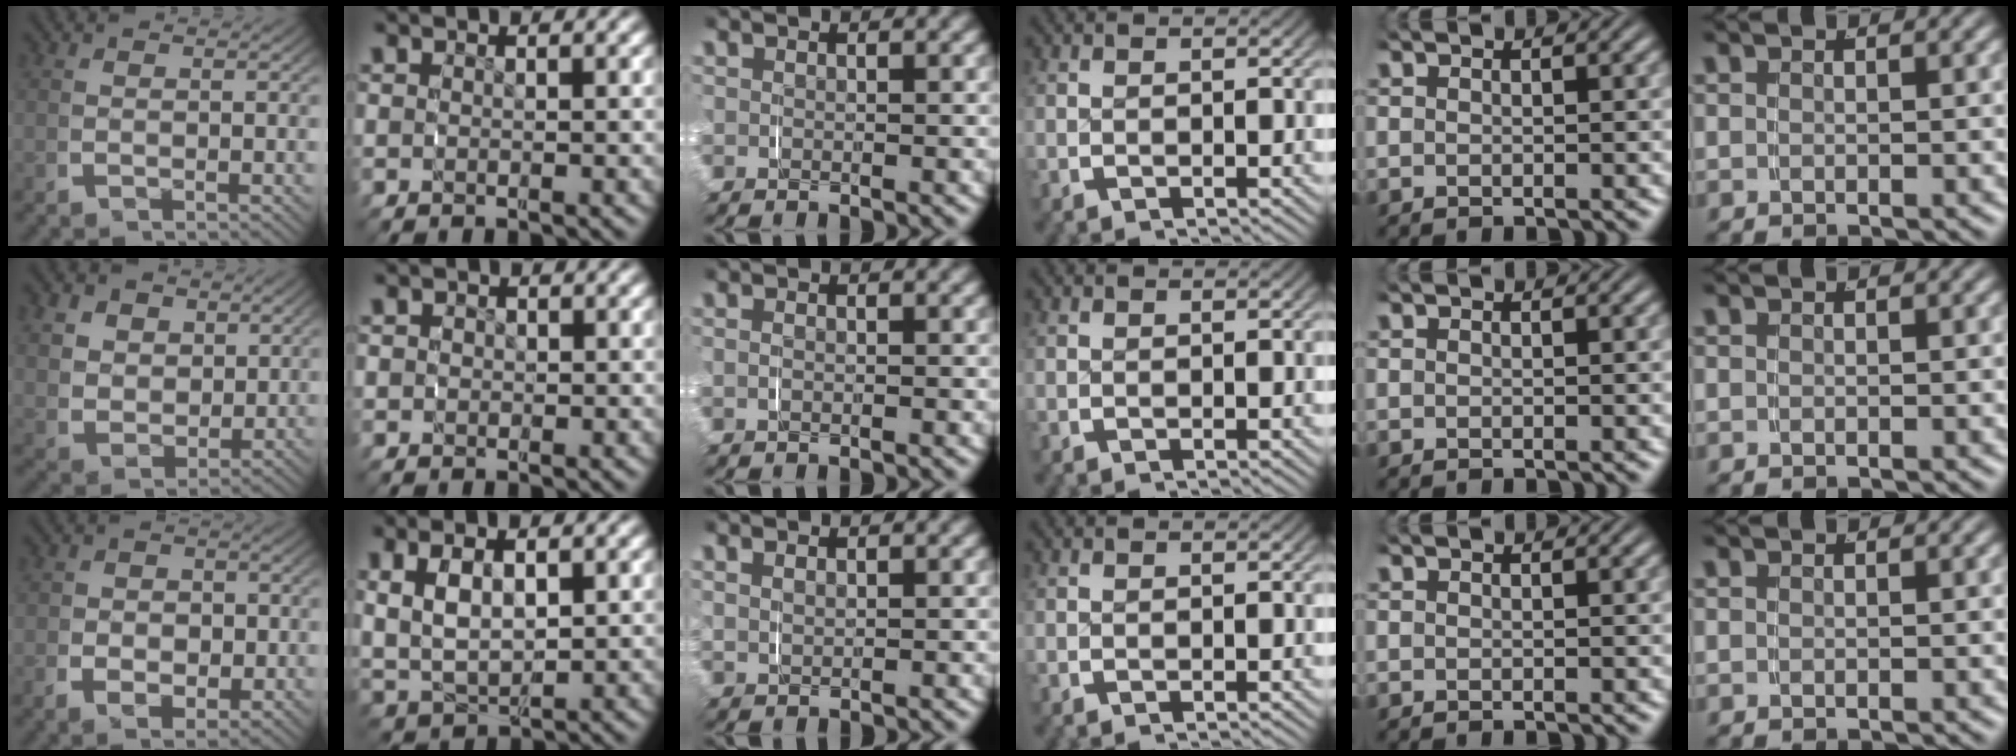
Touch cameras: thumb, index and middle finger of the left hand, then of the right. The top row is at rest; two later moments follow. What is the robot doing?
{"motion": "grasp_and_lifting", "object": "scarf"}